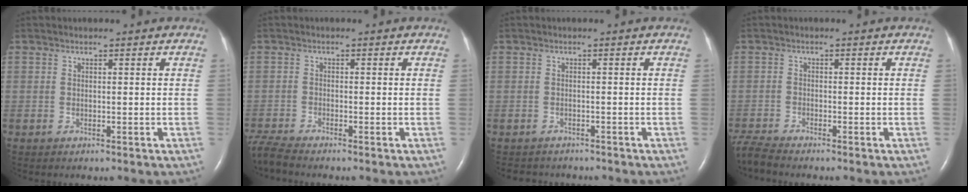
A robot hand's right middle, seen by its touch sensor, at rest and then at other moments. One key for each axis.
{"total": 3.5, "fx": -3.4, "fy": -0.8, "fz": 0.8, "tx": -0.028, "ty": -0.020, "tz": -0.069}
{"total": 3.8, "fx": -3.5, "fy": 1.4, "fz": 0.5, "tx": -0.006, "ty": -0.003, "tz": -0.047}
{"total": 3.4, "fx": -3.2, "fy": -0.8, "fz": 0.5, "tx": -0.023, "ty": -0.020, "tz": -0.066}